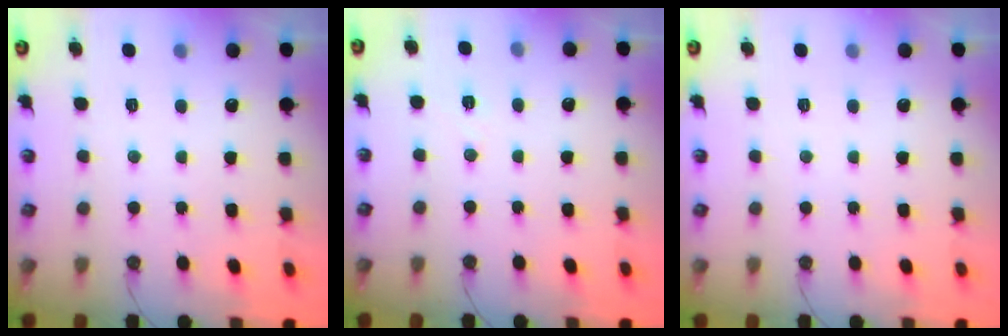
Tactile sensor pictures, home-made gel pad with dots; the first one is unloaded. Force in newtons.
{"total": 5.7, "press": 3.7, "slide": 4.4}
{"total": 0.0}